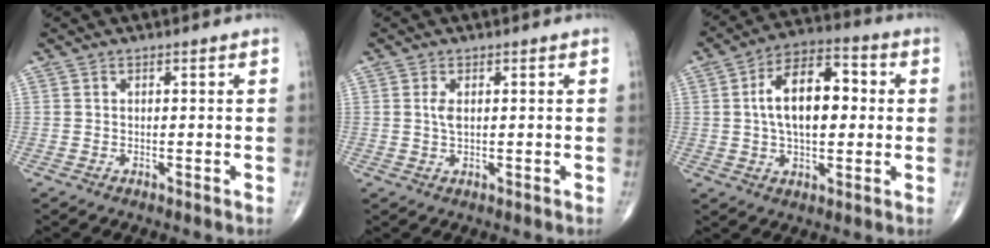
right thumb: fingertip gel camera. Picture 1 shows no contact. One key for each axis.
{"total": 1.9, "fx": 0.4, "fy": 0.8, "fz": 1.7, "tx": -0.035, "ty": -0.001, "tz": 0.009}
{"total": 14.2, "fx": 1.4, "fy": 7.7, "fz": 11.8, "tx": -0.181, "ty": 0.022, "tz": 0.016}